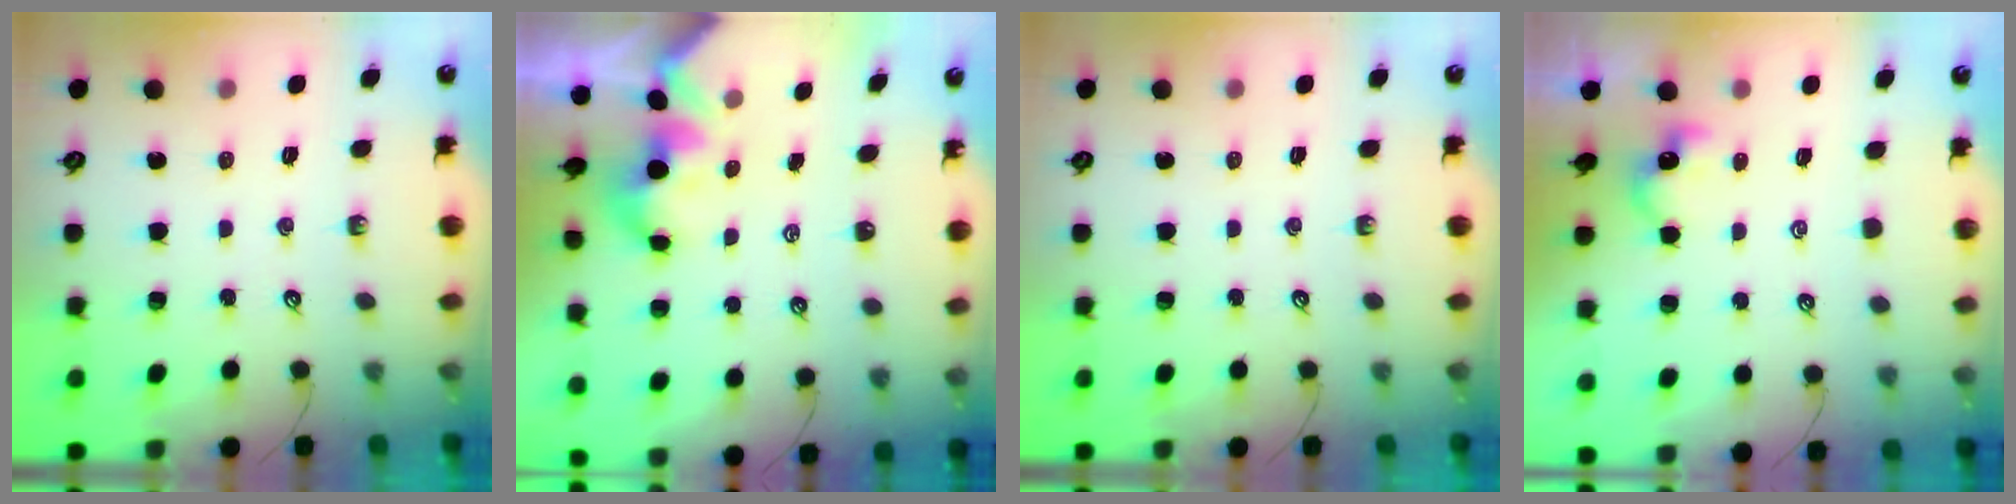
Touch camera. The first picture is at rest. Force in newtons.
{"total": 1.8, "press": 1.7, "slide": 0.4}
{"total": 0.0}
{"total": 1.7, "press": 1.7, "slide": 0.2}